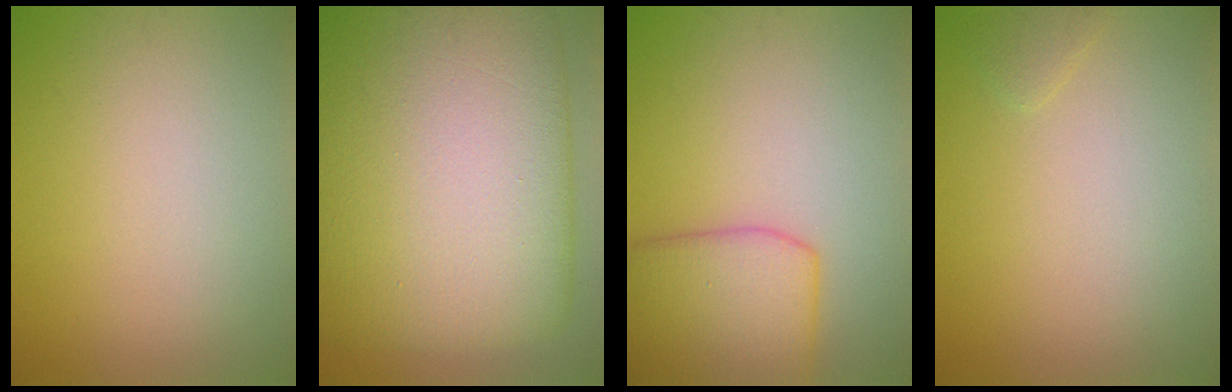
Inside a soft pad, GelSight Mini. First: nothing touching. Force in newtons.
{"total": 22.9, "press": 22.9, "slide": 0.5}
{"total": 6.1, "press": 6.1, "slide": 0.4}
{"total": 0.6, "press": 0.6, "slide": 0.1}